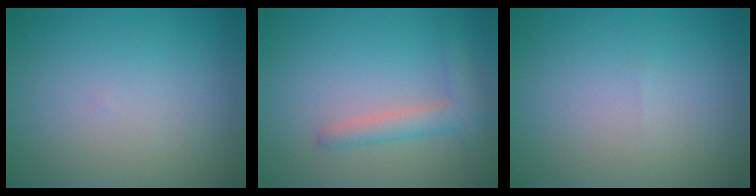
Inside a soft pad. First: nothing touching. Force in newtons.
{"total": 2.6, "press": 2.6, "slide": 0.2}
{"total": 0.0}